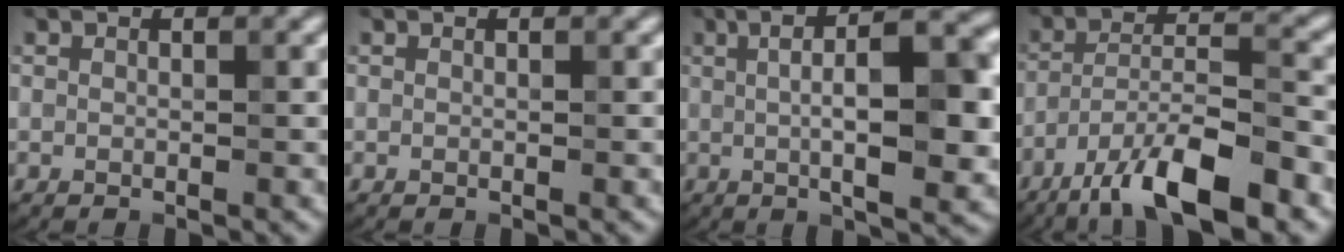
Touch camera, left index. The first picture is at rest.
{"total": 0.0}
{"total": 10.1, "force": [0.8, 2.7, 9.7], "torque": [-0.122, 0.013, 0.009]}
{"total": 9.4, "force": [-6.4, 2.1, 6.6], "torque": [-0.110, 0.005, -0.118]}